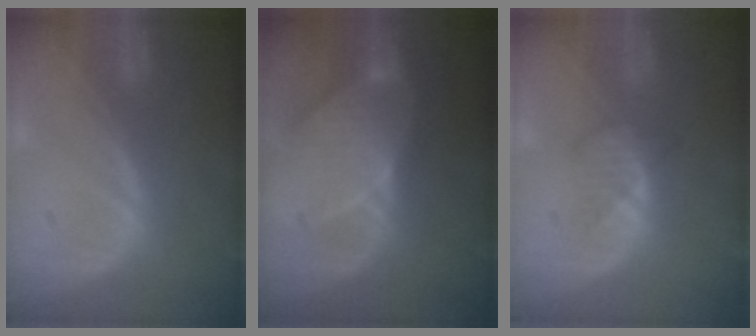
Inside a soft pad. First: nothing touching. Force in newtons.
{"total": 7.6, "press": 7.6, "slide": 0.1}
{"total": 2.8, "press": 2.7, "slide": 0.8}